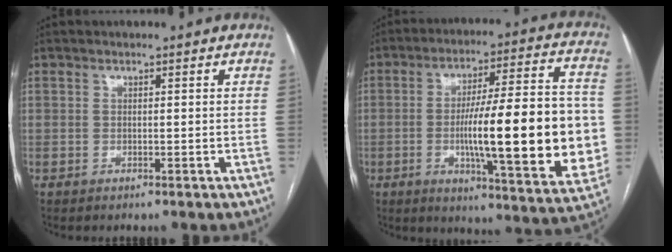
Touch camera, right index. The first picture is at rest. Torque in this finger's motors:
{"motor_torque": [1.20, -0.49, 0.77, 0.19]}